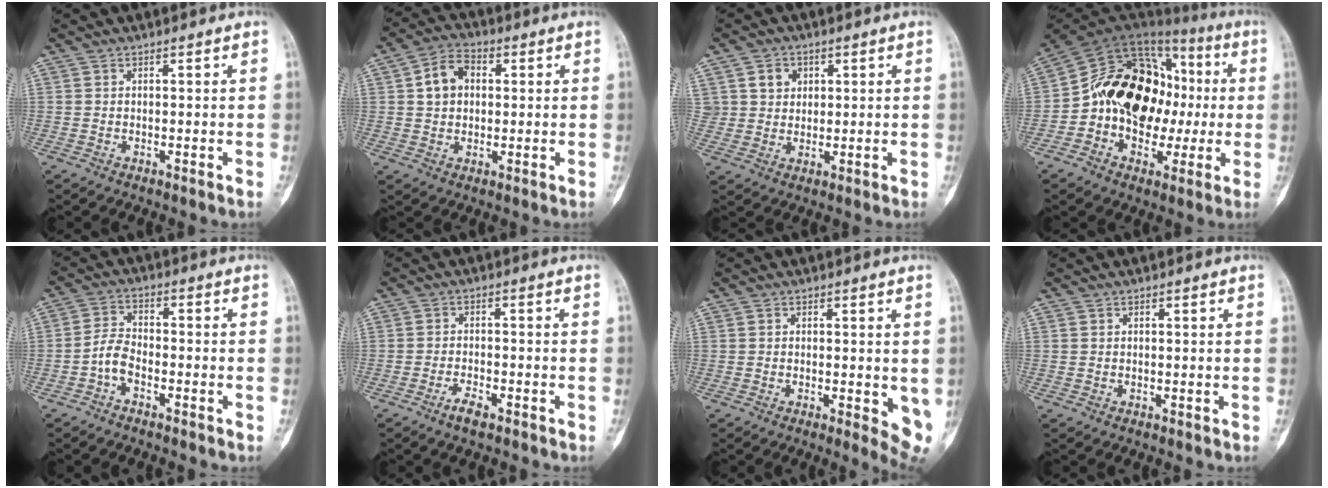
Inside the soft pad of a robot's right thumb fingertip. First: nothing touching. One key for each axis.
{"total": 7.3, "fx": 1.2, "fy": 5.6, "fz": 4.6, "tx": -0.062, "ty": 0.013, "tz": 0.013}
{"total": 5.4, "fx": 1.8, "fy": 4.8, "fz": 1.7, "tx": 0.002, "ty": -0.006, "tz": 0.033}
{"total": 22.7, "fx": -1.1, "fy": 16.2, "fz": 15.9, "tx": -0.228, "ty": 0.056, "tz": -0.021}
{"total": 4.4, "fx": -2.4, "fy": 2.5, "fz": 2.8, "tx": -0.050, "ty": 0.025, "tz": -0.056}
{"total": 3.3, "fx": -2.4, "fy": 1.1, "fz": 2.0, "tx": -0.039, "ty": 0.013, "tz": -0.046}
{"total": 6.0, "fx": -0.7, "fy": 2.3, "fz": 5.5, "tx": -0.051, "ty": -0.013, "tz": -0.010}
{"total": 0.0}